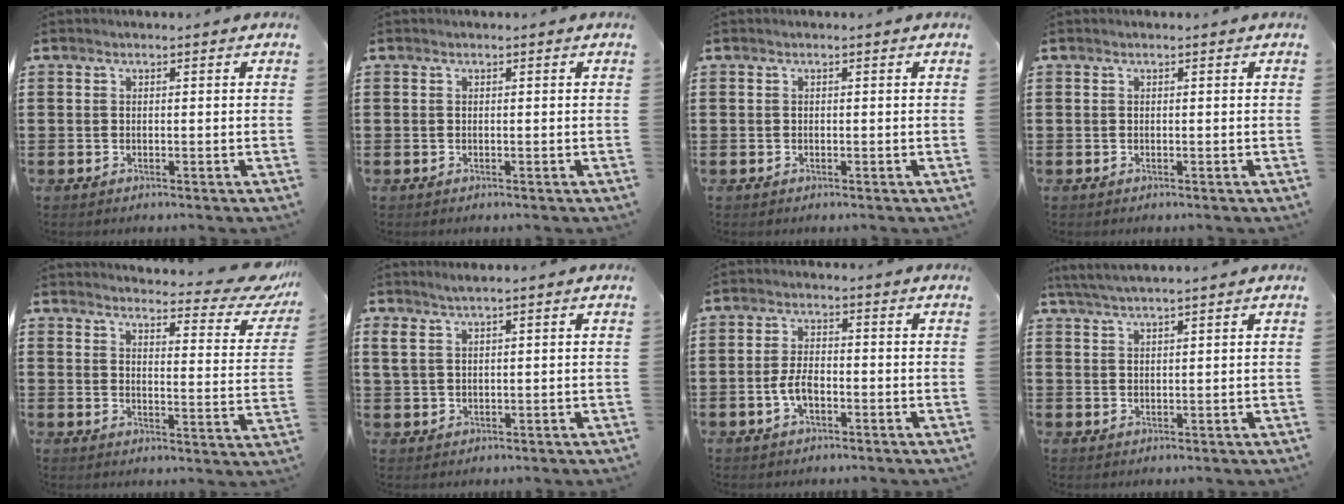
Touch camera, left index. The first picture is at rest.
{"total": 0.0}
{"total": 0.0}
{"total": 0.0}
{"total": 5.3, "force": [4.6, 0.6, 2.4], "torque": [-0.045, -0.041, 0.072]}
{"total": 2.4, "force": [1.4, 0.6, 1.7], "torque": [-0.037, 0.004, 0.027]}
{"total": 4.0, "force": [-1.3, 1.8, 3.3], "torque": [-0.088, -0.004, -0.031]}
{"total": 2.6, "force": [2.3, -0.2, 1.1], "torque": [-0.027, 0.000, 0.044]}